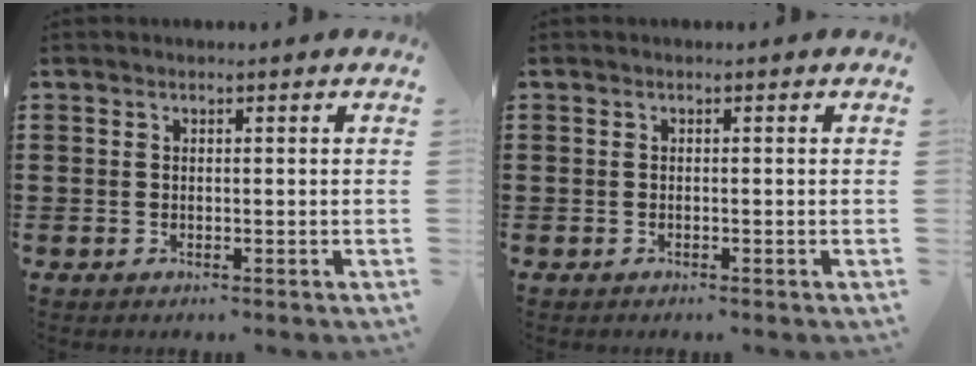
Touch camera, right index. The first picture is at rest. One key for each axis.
{"total": 0.0}